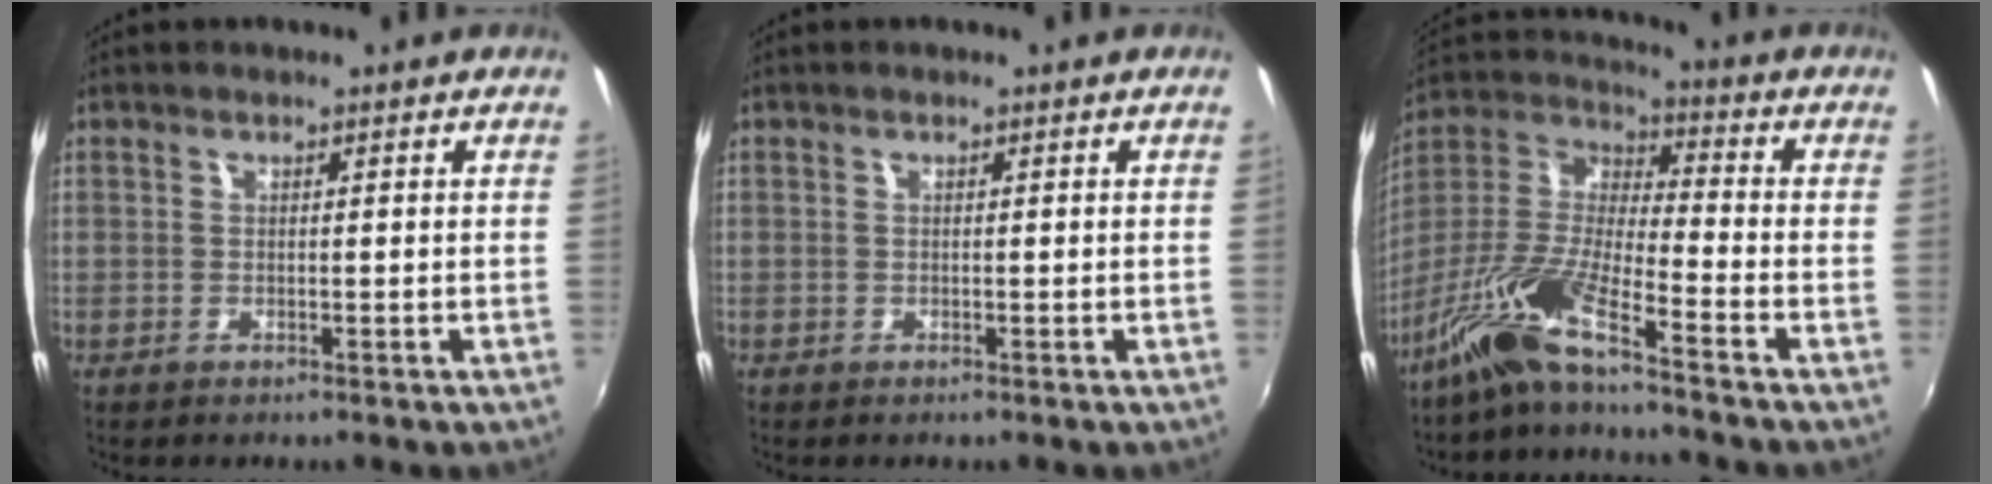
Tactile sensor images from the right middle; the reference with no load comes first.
{"total": 0.0}
{"total": 11.4, "force": [-8.5, 0.5, 7.6], "torque": [-0.158, 0.003, -0.177]}